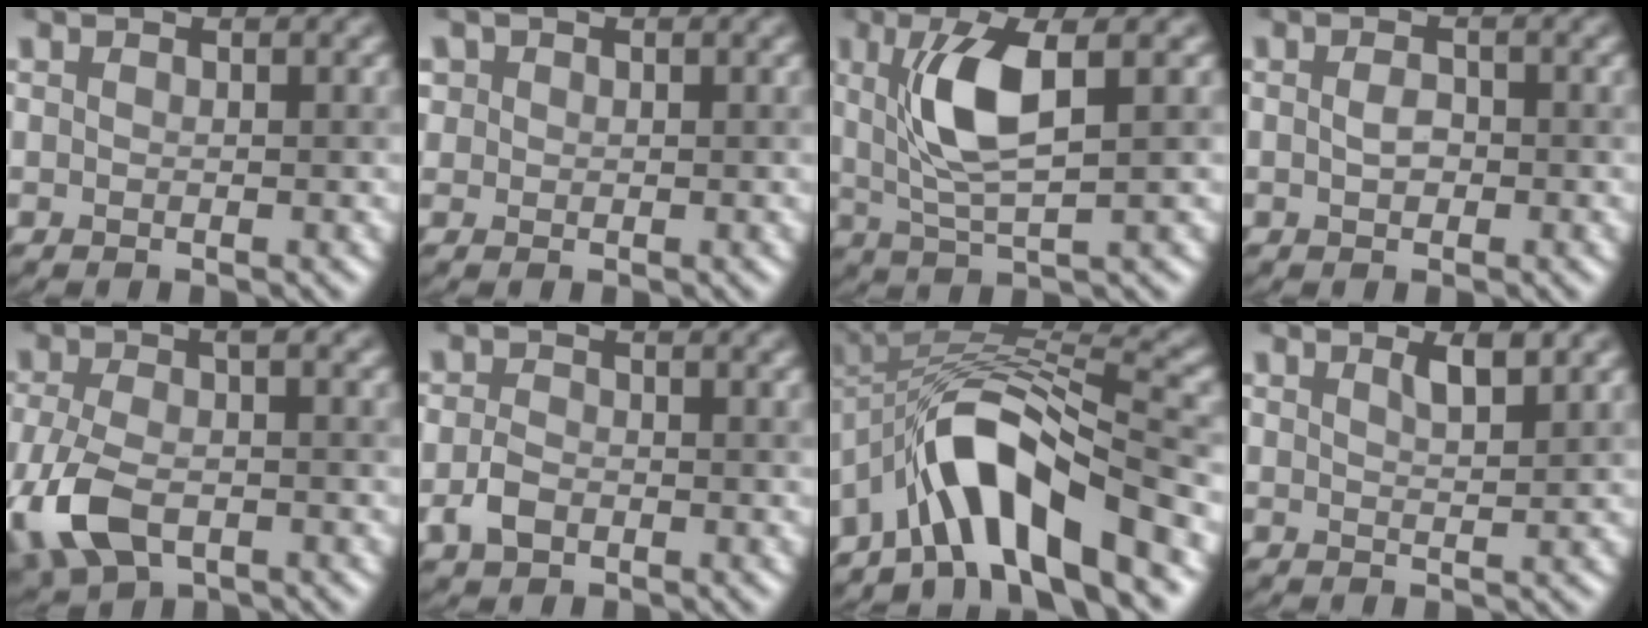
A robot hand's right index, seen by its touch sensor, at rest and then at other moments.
{"total": 1.3, "force": [0.5, 1.1, 0.2], "torque": [-0.001, 0.004, 0.001]}
{"total": 5.8, "force": [1.4, 1.4, 5.4], "torque": [-0.109, 0.005, 0.033]}
{"total": 1.2, "force": [-0.1, 0.7, 1.0], "torque": [-0.021, 0.002, -0.002]}
{"total": 7.5, "force": [-2.4, 4.1, 5.8], "torque": [-0.140, -0.008, -0.052]}
{"total": 2.3, "force": [-0.7, 1.6, 1.5], "torque": [-0.030, -0.001, -0.020]}
{"total": 9.9, "force": [-5.2, 3.1, 7.9], "torque": [-0.118, 0.020, -0.100]}
{"total": 1.9, "force": [1.3, 0.3, 1.3], "torque": [-0.019, 0.003, 0.021]}